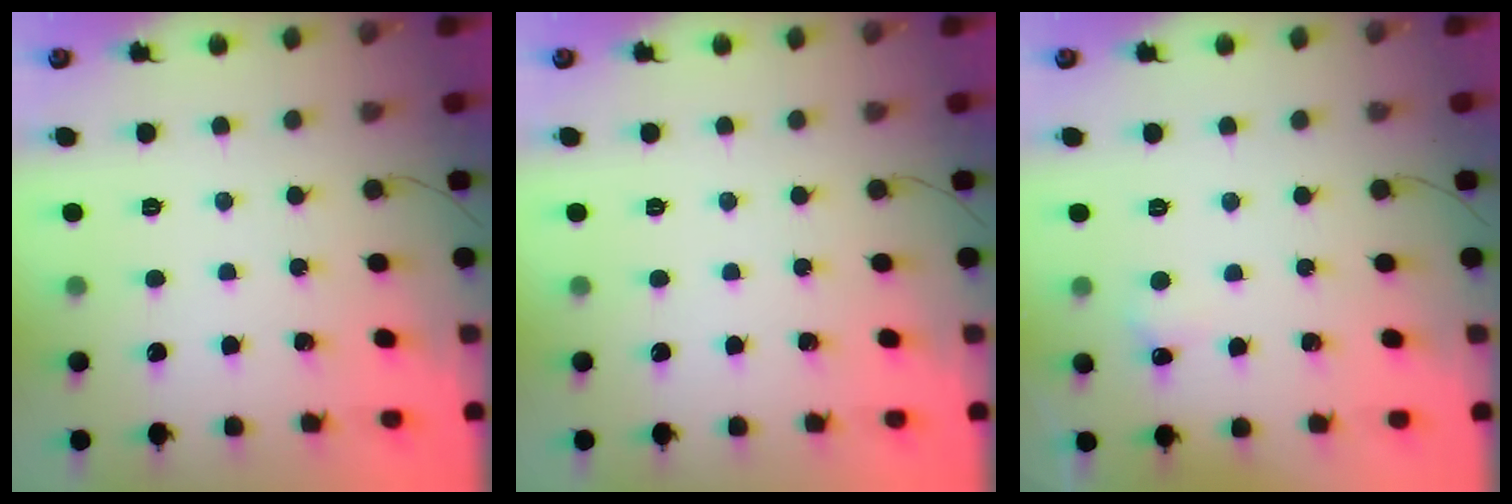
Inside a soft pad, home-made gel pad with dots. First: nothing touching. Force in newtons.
{"total": 0.0}
{"total": 3.6, "press": 3.5, "slide": 1.0}